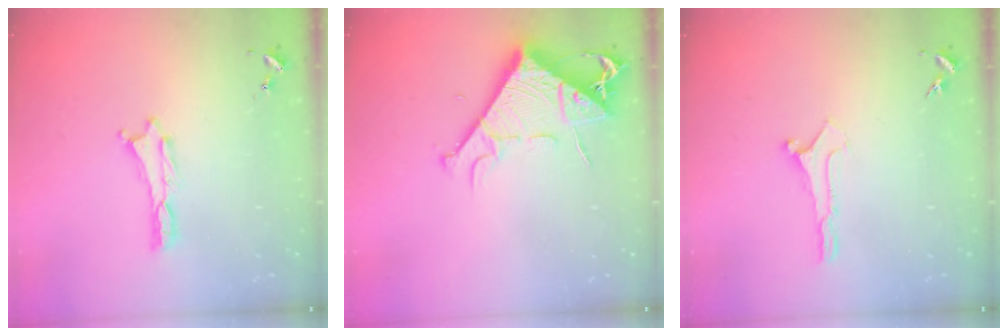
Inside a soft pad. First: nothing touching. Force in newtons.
{"total": 8.9, "press": 8.8, "slide": 1.1}
{"total": 0.0}